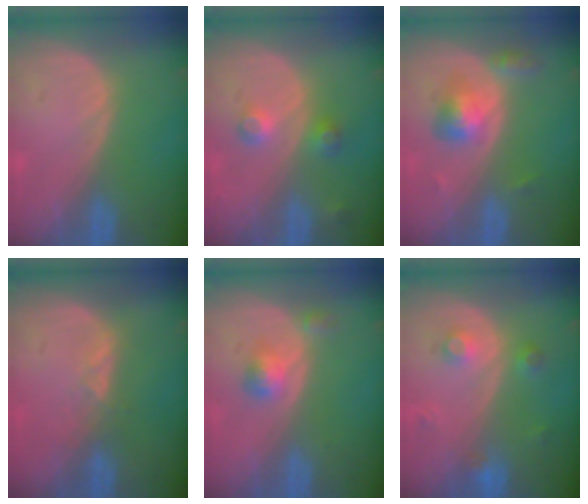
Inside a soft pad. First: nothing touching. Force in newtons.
{"total": 3.6, "press": 3.4, "slide": 1.2}
{"total": 4.4, "press": 4.4, "slide": 0.2}
{"total": 1.6, "press": 1.6, "slide": 0.3}
{"total": 3.0, "press": 2.8, "slide": 1.2}
{"total": 3.6, "press": 3.2, "slide": 1.6}